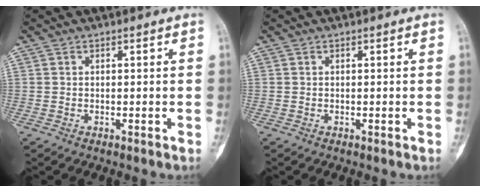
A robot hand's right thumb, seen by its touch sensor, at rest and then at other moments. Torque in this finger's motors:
{"motor_torque": [0.00, -0.01, 0.00, 0.00, 0.00]}